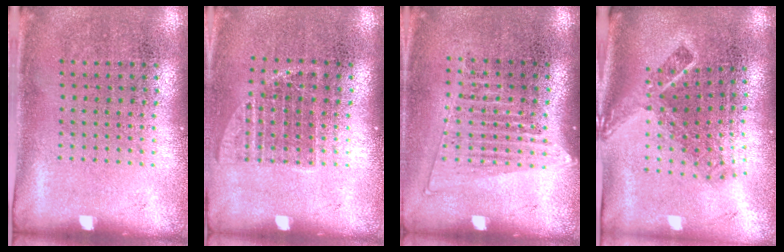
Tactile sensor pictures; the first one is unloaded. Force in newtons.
{"total": 1.2, "press": 1.0, "slide": 0.7}
{"total": 1.4, "press": 1.2, "slide": 0.7}
{"total": 2.2, "press": 1.5, "slide": 1.6}